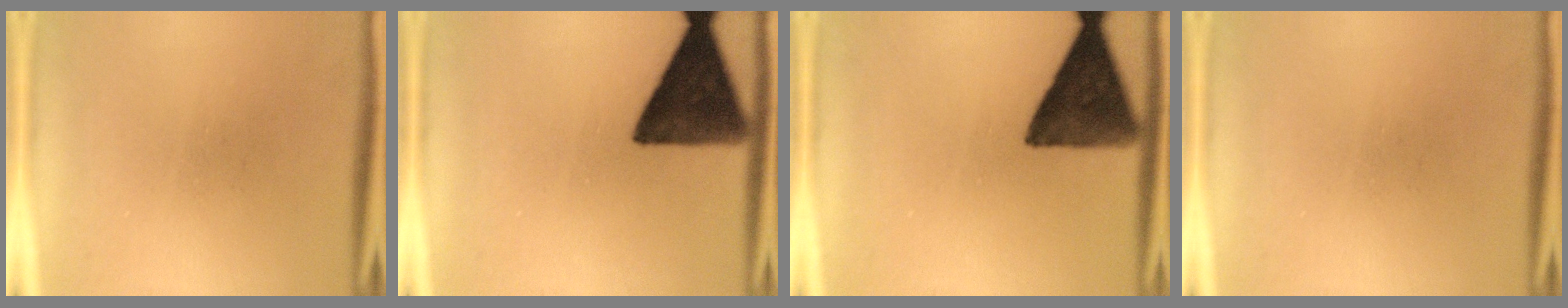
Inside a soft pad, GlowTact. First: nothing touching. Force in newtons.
{"total": 14.2}
{"total": 13.0}
{"total": 0.0}